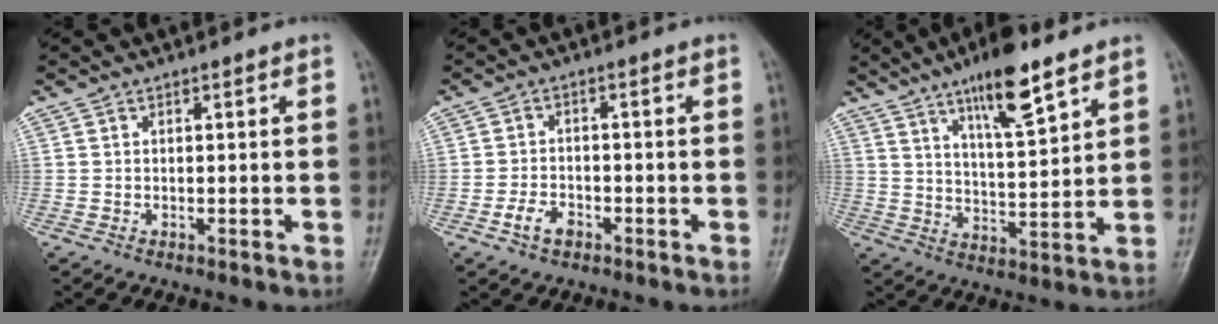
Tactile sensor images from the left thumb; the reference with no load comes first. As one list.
[{"total": 3.9, "force": [-2.1, 2.4, 2.2], "torque": [-0.038, 0.016, -0.038]}, {"total": 12.6, "force": [8.0, 2.9, 9.3], "torque": [-0.140, -0.045, 0.134]}]